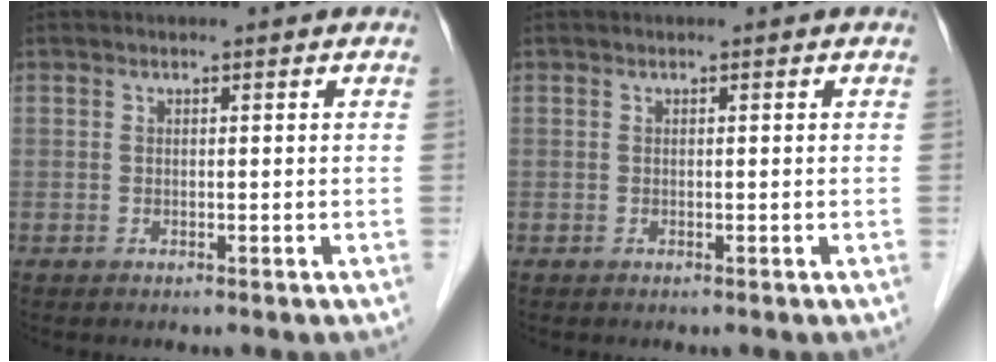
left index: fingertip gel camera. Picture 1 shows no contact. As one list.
[{"total": 0.0}]